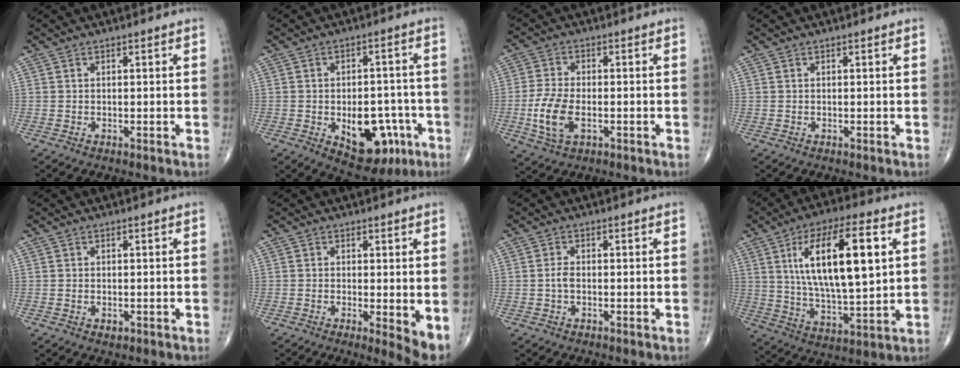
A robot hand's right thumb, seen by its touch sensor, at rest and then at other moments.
{"total": 13.6, "force": [-4.8, 8.0, 10.0], "torque": [-0.101, 0.028, -0.052]}
{"total": 8.1, "force": [-2.0, 4.3, 6.5], "torque": [-0.143, 0.001, -0.038]}
{"total": 0.0}
{"total": 1.0, "force": [-0.3, 0.7, 0.7], "torque": [-0.009, -0.001, -0.002]}
{"total": 4.9, "force": [-0.3, 1.3, 4.7], "torque": [-0.070, -0.014, -0.007]}
{"total": 1.6, "force": [-0.3, 0.8, 1.3], "torque": [-0.026, 0.002, -0.008]}
{"total": 20.2, "force": [5.5, 7.0, 18.1], "torque": [-0.302, -0.011, 0.098]}